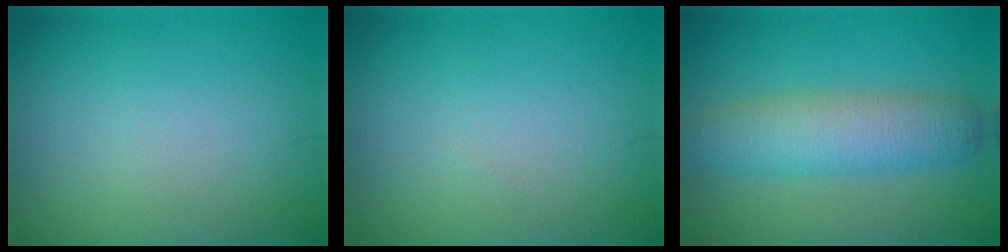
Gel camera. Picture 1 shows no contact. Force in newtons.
{"total": 0.0}
{"total": 5.5, "press": 5.5, "slide": 0.2}